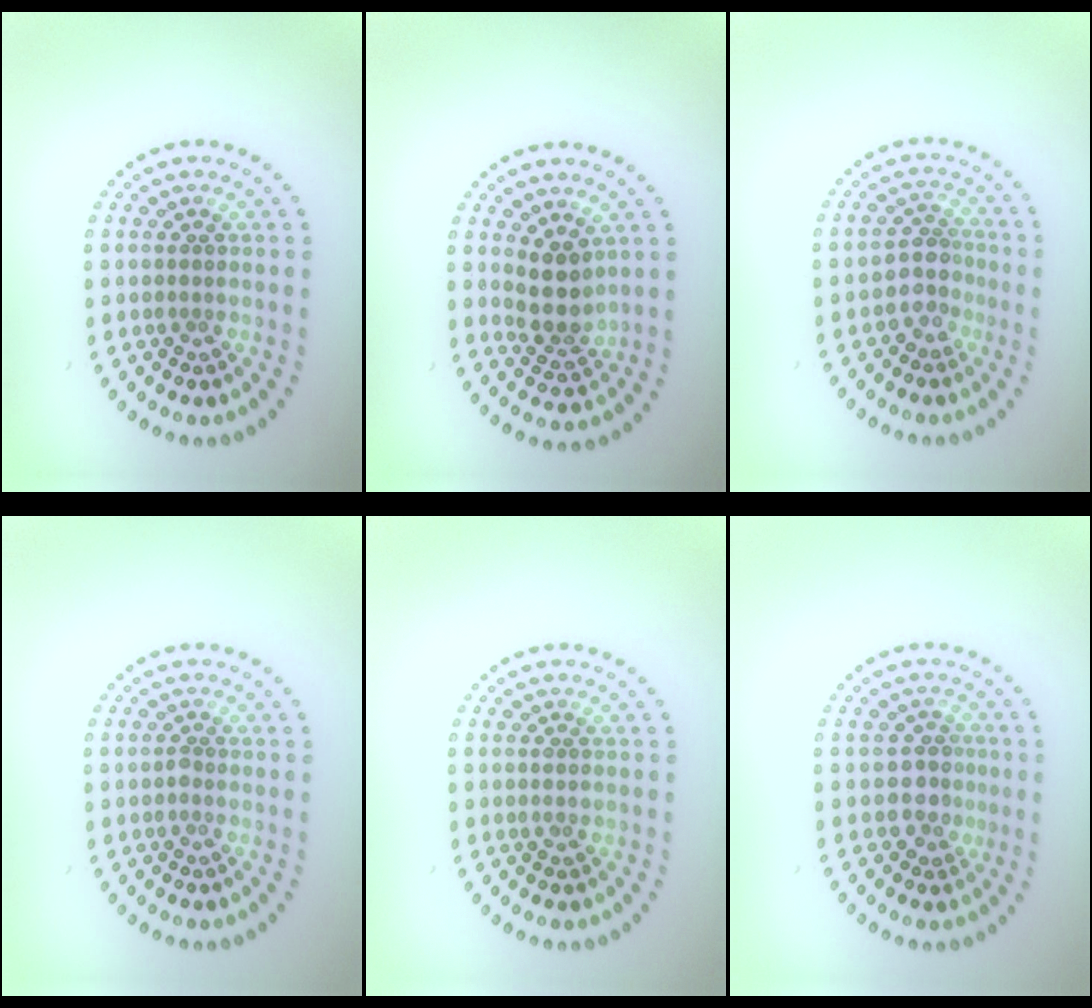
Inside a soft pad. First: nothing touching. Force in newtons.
{"total": 3.2, "press": 2.7, "slide": 1.8}
{"total": 2.5, "press": 2.0, "slide": 1.4}
{"total": 0.5, "press": 0.4, "slide": 0.4}
{"total": 0.7, "press": 0.7, "slide": 0.1}
{"total": 2.3, "press": 2.0, "slide": 1.3}